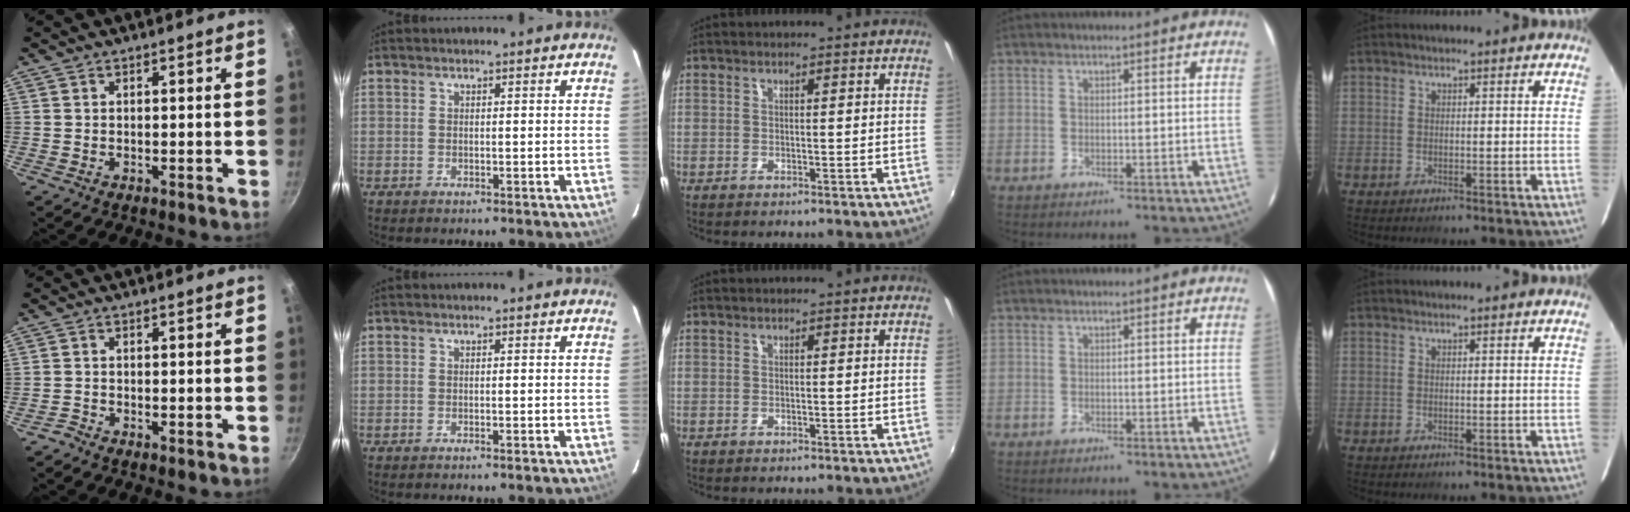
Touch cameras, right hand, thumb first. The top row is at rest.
{"thumb": {"total": 1.4, "force": [-1.3, 0.4, 0.5], "torque": [-0.019, 0.010, -0.025]}, "index": {"total": 0.5, "force": [-0.5, -0.1, 0.2], "torque": [-0.002, 0.002, -0.009]}}